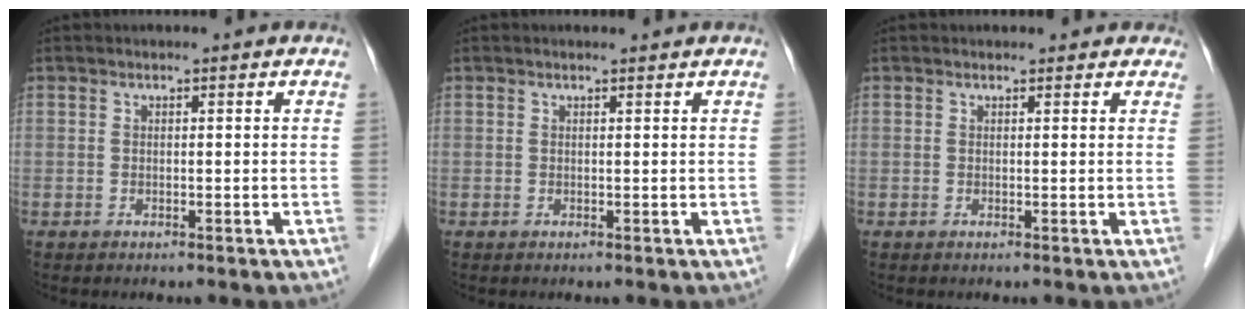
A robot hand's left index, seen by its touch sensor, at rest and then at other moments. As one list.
[{"total": 1.2, "force": [1.1, 0.0, 0.2], "torque": [-0.009, 0.006, 0.017]}, {"total": 3.5, "force": [3.1, 1.6, 0.6], "torque": [0.001, 0.011, 0.022]}]